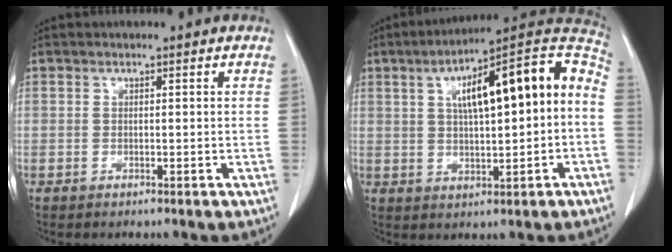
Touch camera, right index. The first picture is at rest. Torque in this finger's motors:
{"motor_torque": [1.07, 0.52, 0.87, 0.21]}